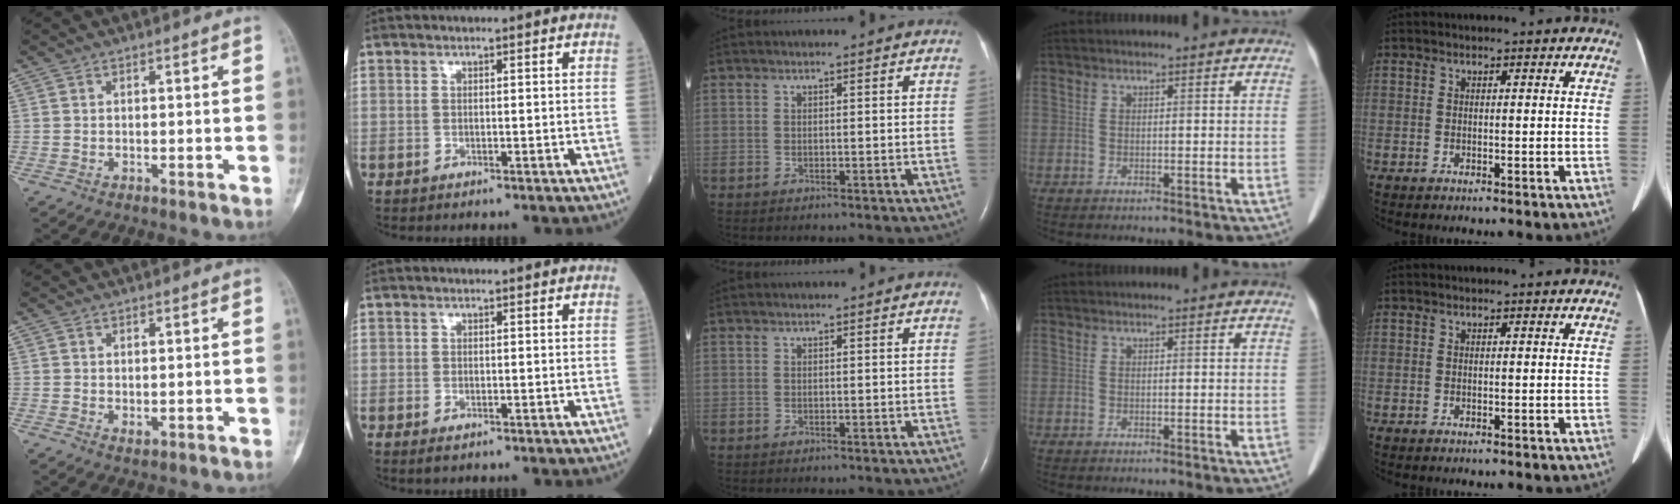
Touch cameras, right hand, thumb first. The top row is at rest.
{"thumb": {"total": 0.8, "force": [0.0, 0.5, 0.6], "torque": [-0.010, -0.003, 0.003]}, "index": {"total": 1.1, "force": [-0.6, 0.5, 0.7], "torque": [-0.017, -0.003, -0.004]}}